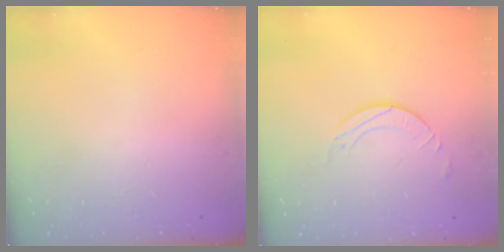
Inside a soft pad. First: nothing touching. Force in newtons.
{"total": 1.7, "press": 1.7, "slide": 0.2}